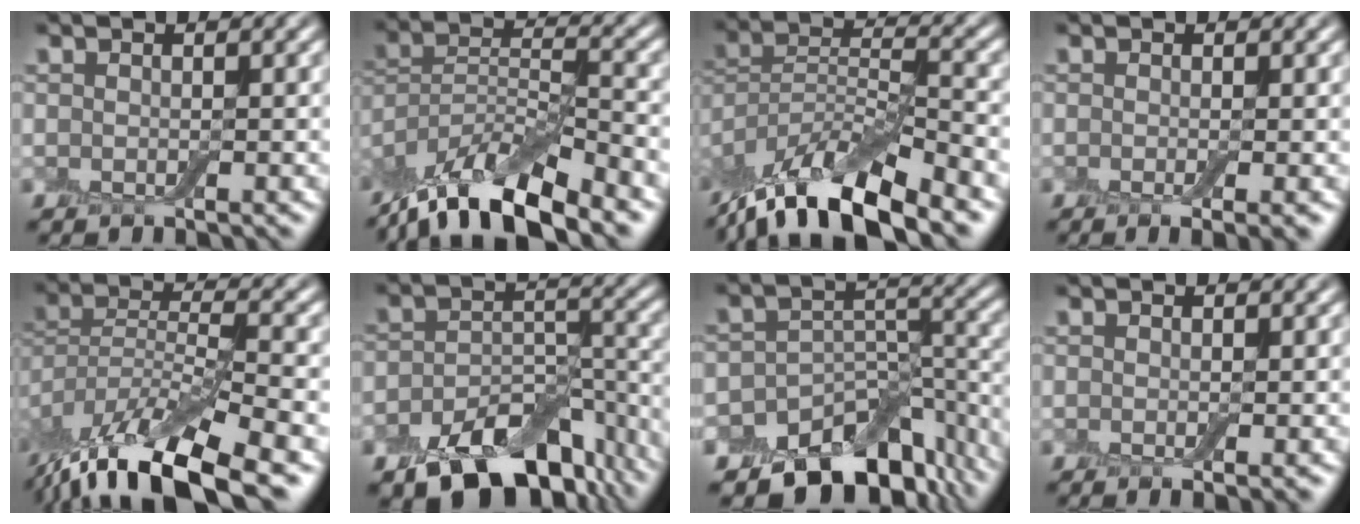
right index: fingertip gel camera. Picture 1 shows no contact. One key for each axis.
{"total": 11.0, "fx": -8.3, "fy": 3.1, "fz": 6.5, "tx": -0.117, "ty": 0.005, "tz": -0.160}
{"total": 12.0, "fx": -8.7, "fy": 3.4, "fz": 7.6, "tx": -0.142, "ty": 0.007, "tz": -0.164}
{"total": 2.5, "fx": -0.7, "fy": 0.7, "fz": 2.3, "tx": -0.029, "ty": -0.009, "tz": -0.011}
{"total": 13.5, "fx": -9.5, "fy": 3.4, "fz": 9.0, "tx": -0.170, "ty": 0.002, "tz": -0.172}
{"total": 11.1, "fx": -7.2, "fy": 6.1, "fz": 5.9, "tx": -0.099, "ty": -0.018, "tz": -0.108}
{"total": 11.0, "fx": -7.9, "fy": 6.2, "fz": 4.6, "tx": -0.063, "ty": -0.001, "tz": -0.119}
{"total": 1.1, "fx": -0.1, "fy": 0.1, "fz": 1.0, "tx": -0.016, "ty": -0.006, "tz": -0.003}